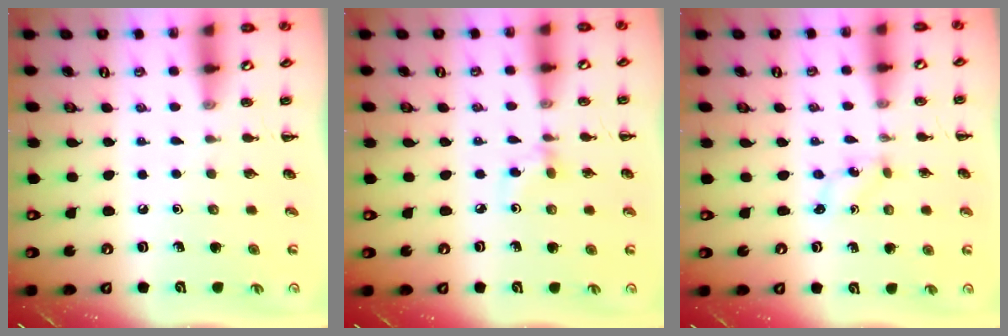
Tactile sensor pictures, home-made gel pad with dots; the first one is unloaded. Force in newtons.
{"total": 2.8, "press": 2.6, "slide": 1.0}
{"total": 0.0}